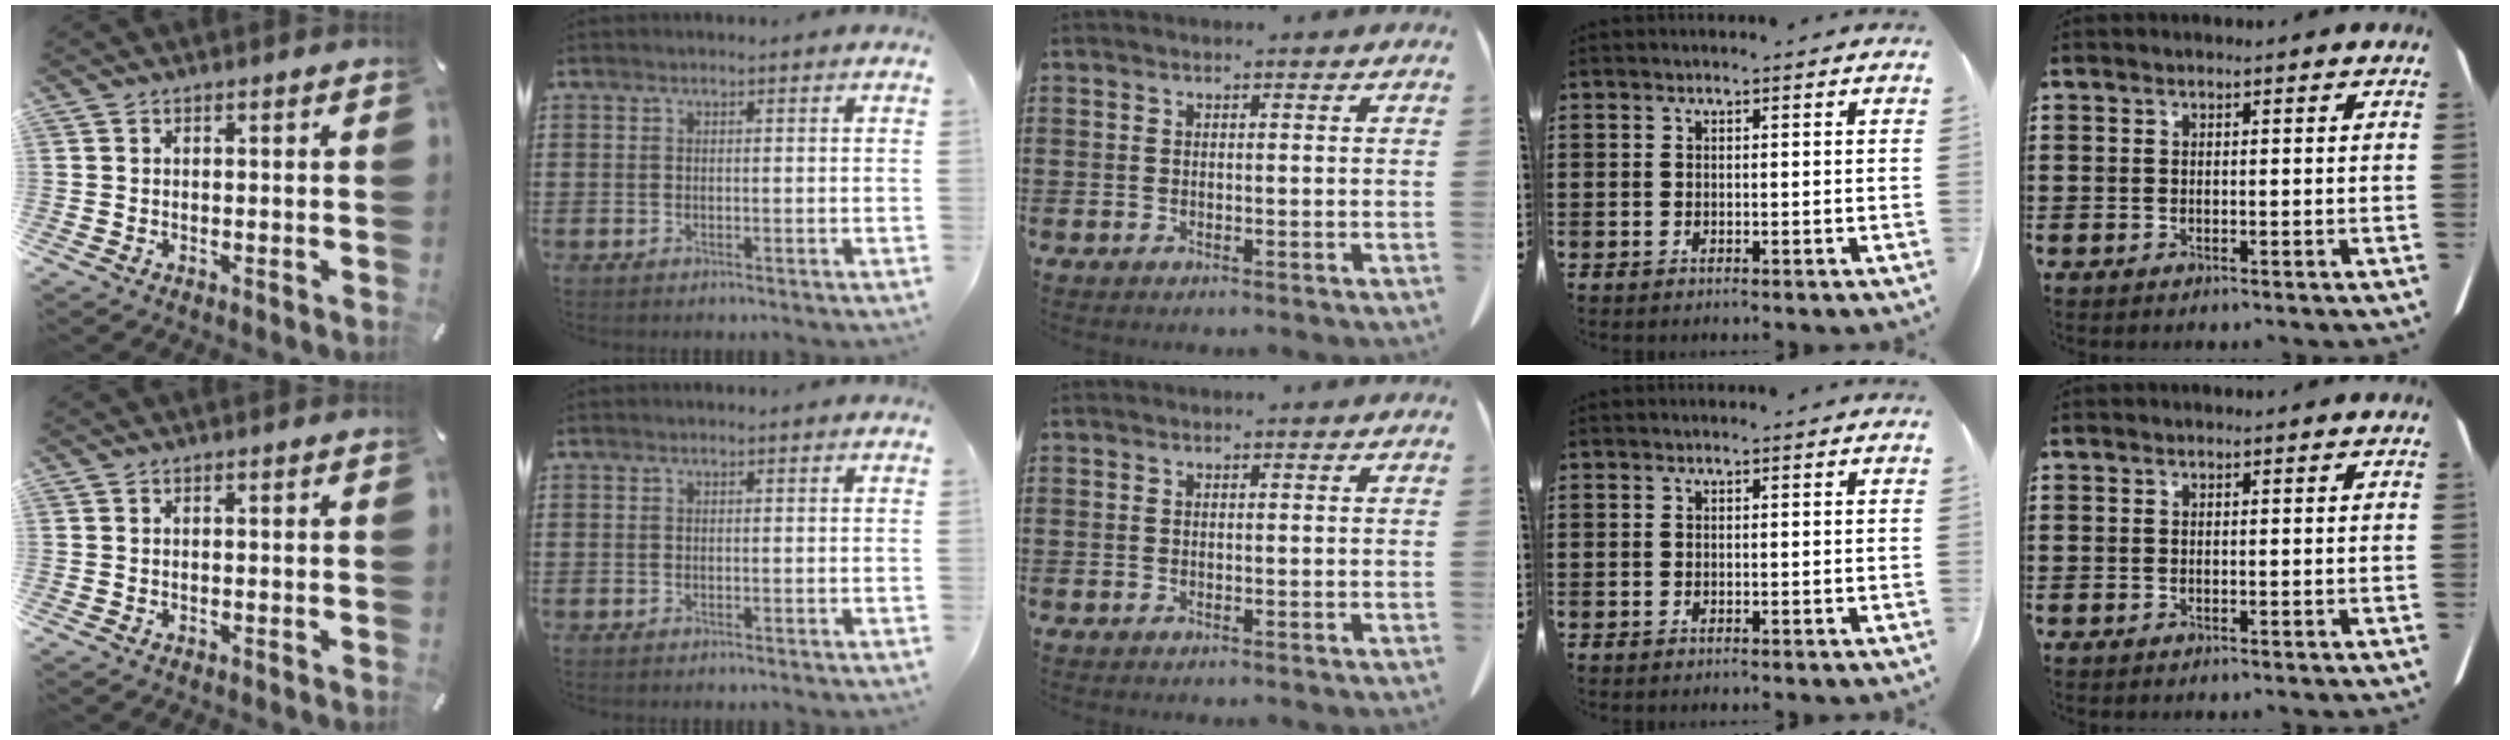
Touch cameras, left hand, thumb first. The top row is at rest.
{}